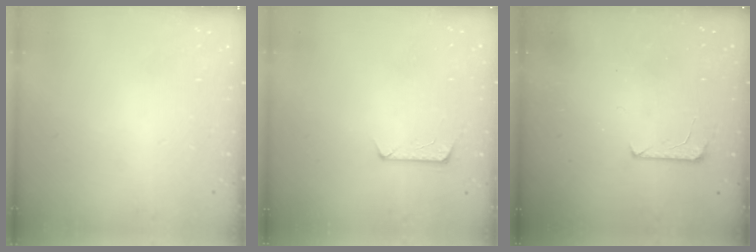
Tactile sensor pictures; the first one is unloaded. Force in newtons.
{"total": 7.4, "press": 7.3, "slide": 0.6}
{"total": 6.7, "press": 6.6, "slide": 0.8}